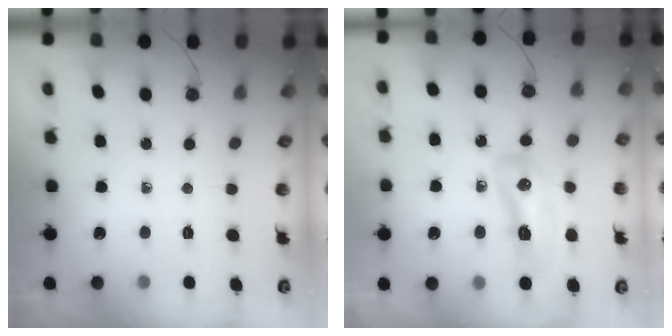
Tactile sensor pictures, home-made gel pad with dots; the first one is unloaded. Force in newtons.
{"total": 11.3, "press": 11.2, "slide": 1.1}